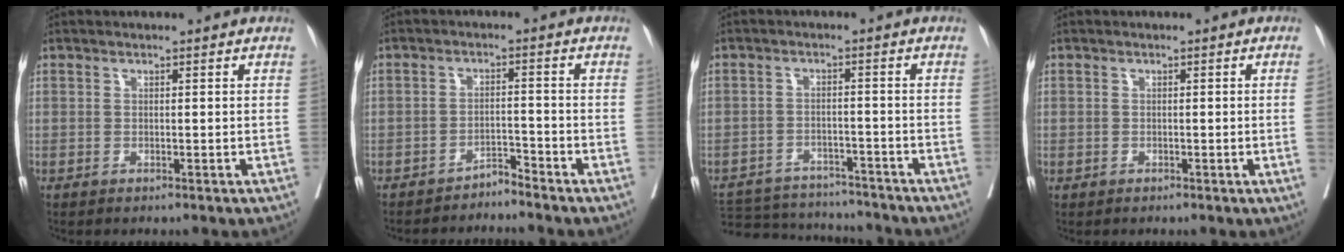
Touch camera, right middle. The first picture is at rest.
{"total": 3.7, "force": [-3.6, -0.1, 0.6], "torque": [0.006, -0.007, -0.063]}
{"total": 13.2, "force": [-12.2, 4.2, 2.8], "torque": [-0.049, 0.007, -0.170]}
{"total": 0.7, "force": [-0.2, 0.0, 0.7], "torque": [-0.009, 0.002, -0.003]}